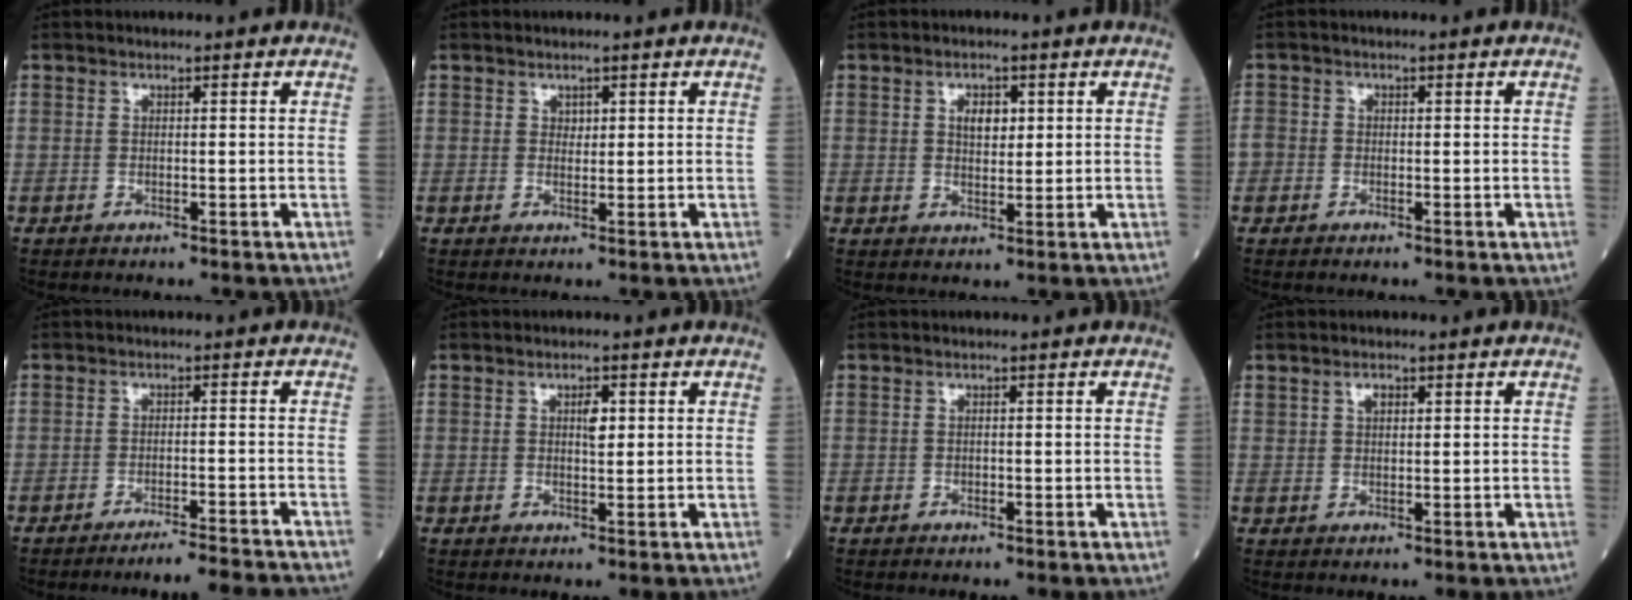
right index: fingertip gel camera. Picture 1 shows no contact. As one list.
[{"total": 1.0, "force": [0.5, 0.7, 0.5], "torque": [-0.001, -0.003, 0.008]}, {"total": 3.2, "force": [1.0, 1.8, 2.5], "torque": [-0.038, 0.001, 0.016]}, {"total": 2.7, "force": [-0.6, 2.5, 0.7], "torque": [-0.013, 0.009, -0.016]}, {"total": 7.7, "force": [-7.2, -1.5, 2.3], "torque": [-0.005, -0.015, -0.101]}, {"total": 2.1, "force": [0.6, 0.7, 1.9], "torque": [-0.031, -0.001, 0.011]}, {"total": 0.0}, {"total": 1.8, "force": [0.9, 1.0, 1.1], "torque": [-0.020, 0.003, 0.018]}]